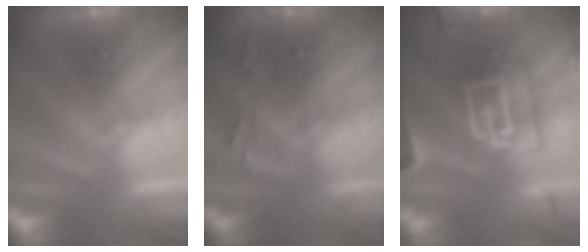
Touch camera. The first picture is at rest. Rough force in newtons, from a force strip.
{"total": 2.7}
{"total": 8.4}